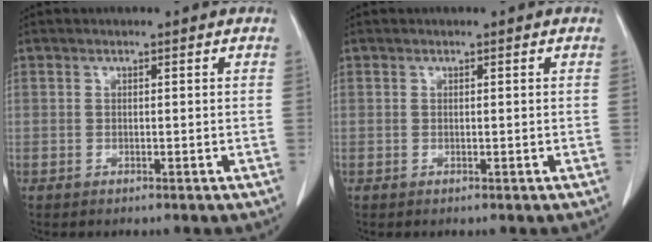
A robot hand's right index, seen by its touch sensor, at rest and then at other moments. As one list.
[{"total": 0.0}]